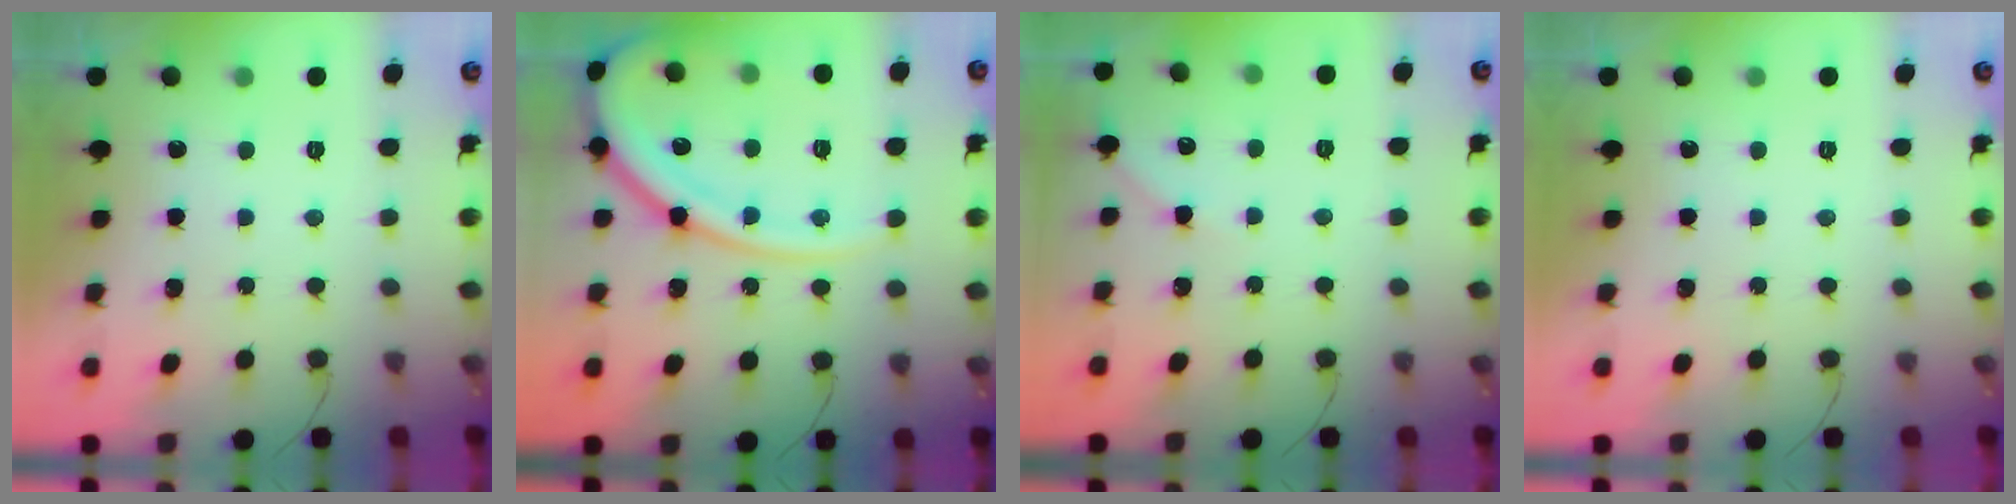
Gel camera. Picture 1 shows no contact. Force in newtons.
{"total": 18.7, "press": 18.5, "slide": 2.2}
{"total": 2.9, "press": 2.8, "slide": 0.4}
{"total": 0.0}